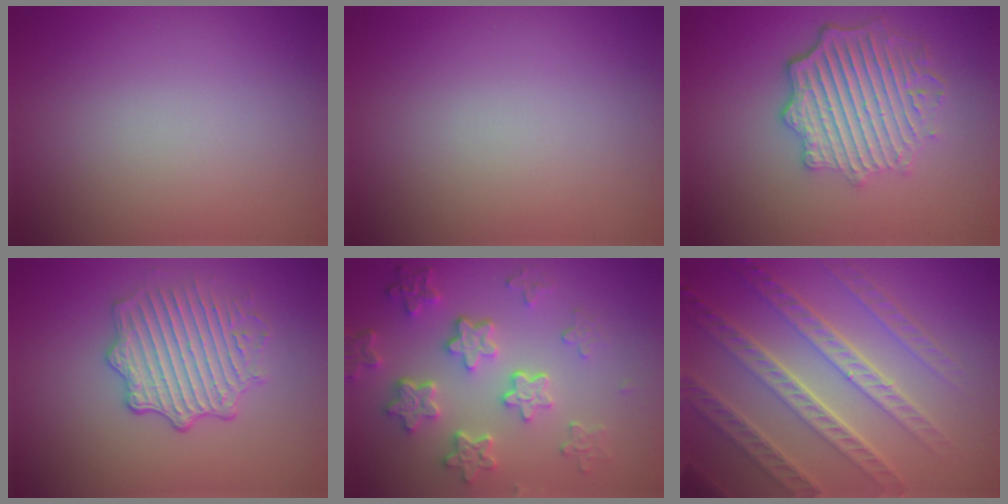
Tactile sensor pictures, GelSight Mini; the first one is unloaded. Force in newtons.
{"total": 0.0}
{"total": 6.0, "press": 4.7, "slide": 3.8}
{"total": 4.0, "press": 3.7, "slide": 1.6}
{"total": 5.9, "press": 4.4, "slide": 3.9}
{"total": 7.9, "press": 5.7, "slide": 5.5}